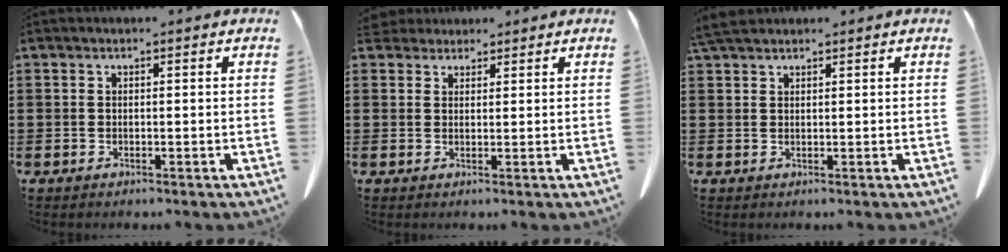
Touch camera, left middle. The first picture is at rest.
{"total": 2.4, "force": [2.2, 1.0, 0.3], "torque": [-0.013, 0.003, 0.044]}
{"total": 3.0, "force": [2.5, 0.7, 1.4], "torque": [-0.035, 0.001, 0.050]}